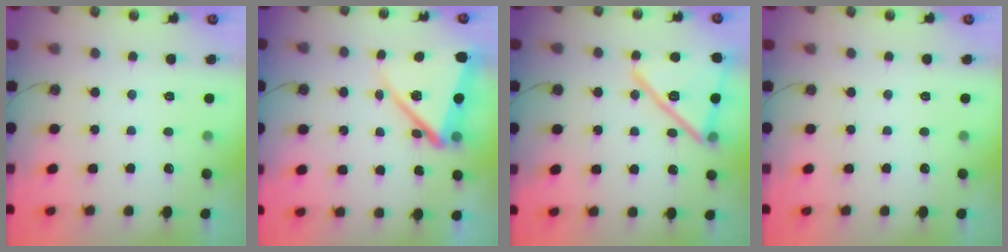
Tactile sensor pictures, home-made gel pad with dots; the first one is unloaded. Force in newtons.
{"total": 12.9, "press": 12.8, "slide": 1.8}
{"total": 20.4, "press": 18.7, "slide": 8.2}
{"total": 0.0}